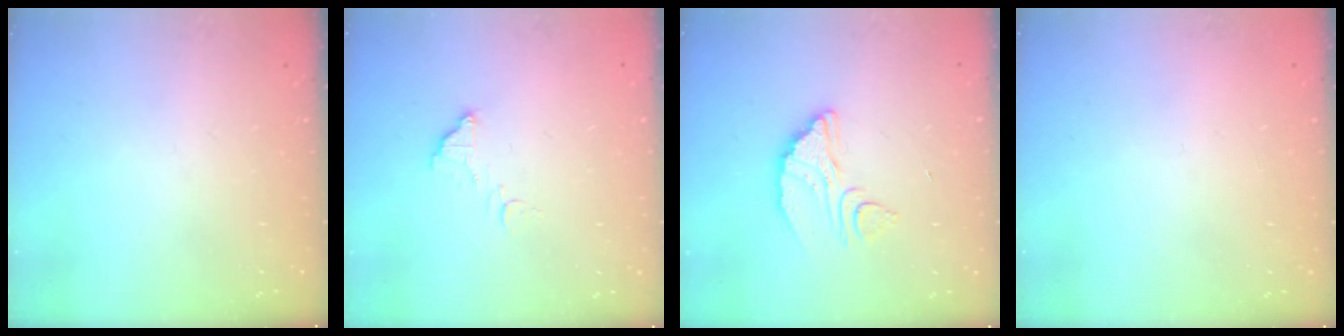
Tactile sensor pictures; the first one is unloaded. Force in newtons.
{"total": 5.3, "press": 5.3, "slide": 0.2}
{"total": 7.4, "press": 7.3, "slide": 0.7}
{"total": 2.3, "press": 2.3, "slide": 0.1}